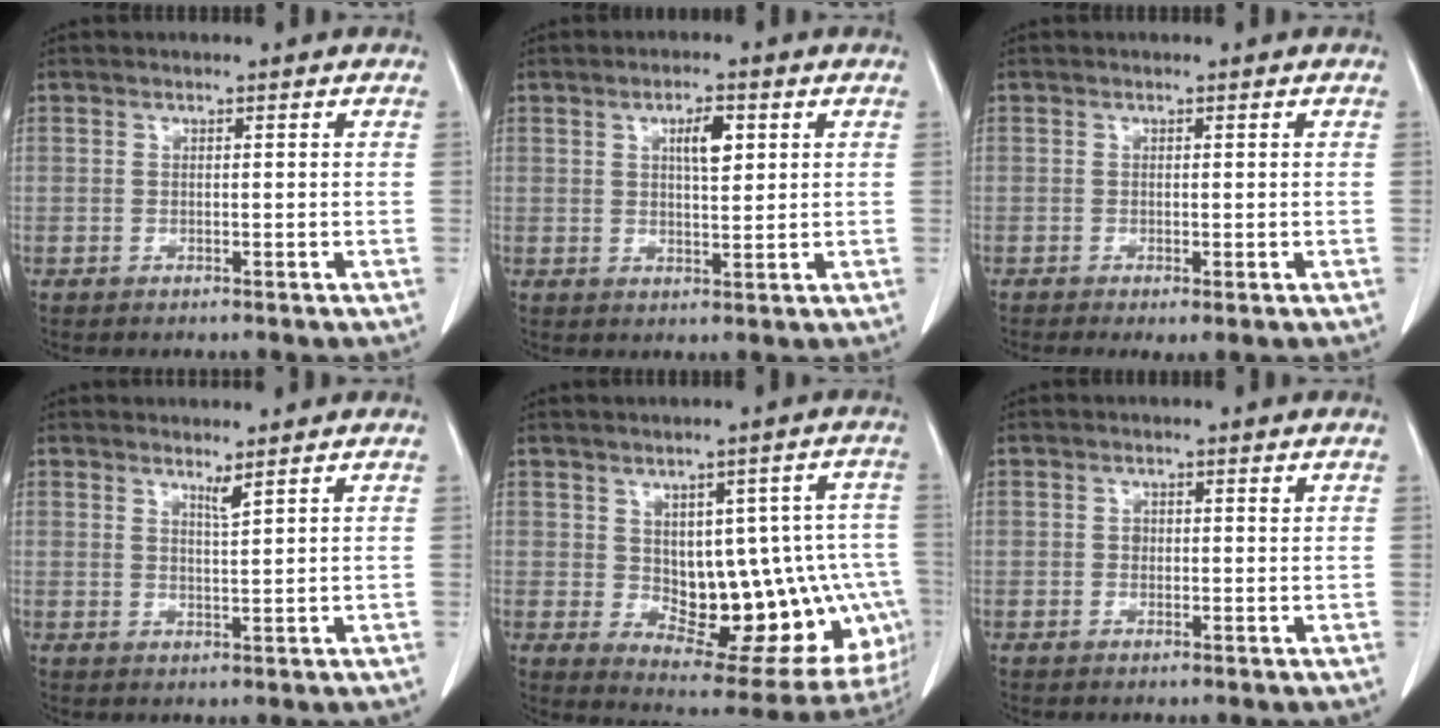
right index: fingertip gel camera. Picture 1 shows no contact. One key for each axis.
{"total": 4.2, "fx": 1.5, "fy": 1.3, "fz": 3.7, "tx": -0.063, "ty": 0.002, "tz": 0.025}
{"total": 2.5, "fx": -1.0, "fy": 0.5, "fz": 2.2, "tx": -0.033, "ty": -0.008, "tz": -0.011}
{"total": 1.7, "fx": 1.4, "fy": -0.4, "fz": 0.9, "tx": -0.017, "ty": -0.013, "tz": 0.025}
{"total": 18.5, "fx": -1.7, "fy": 9.5, "fz": 15.8, "tx": -0.144, "ty": 0.024, "tz": 0.009}
{"total": 1.1, "fx": 0.3, "fy": 0.8, "fz": 0.7, "tx": -0.010, "ty": 0.005, "tz": 0.007}